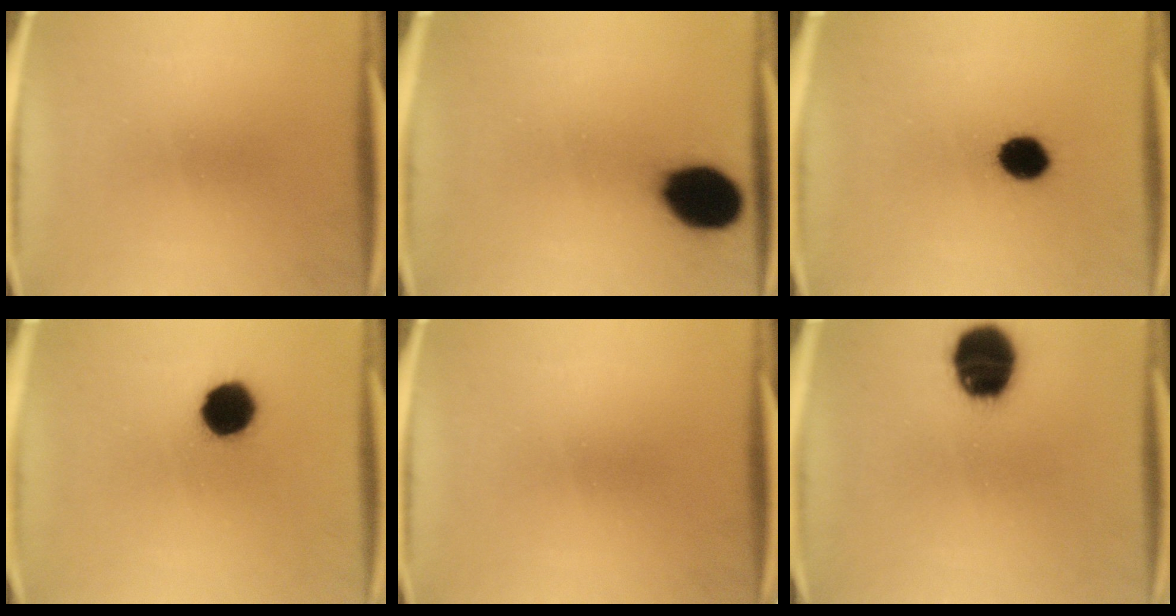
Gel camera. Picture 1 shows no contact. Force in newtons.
{"total": 14.3}
{"total": 8.1}
{"total": 10.3}
{"total": 0.0}
{"total": 15.9}